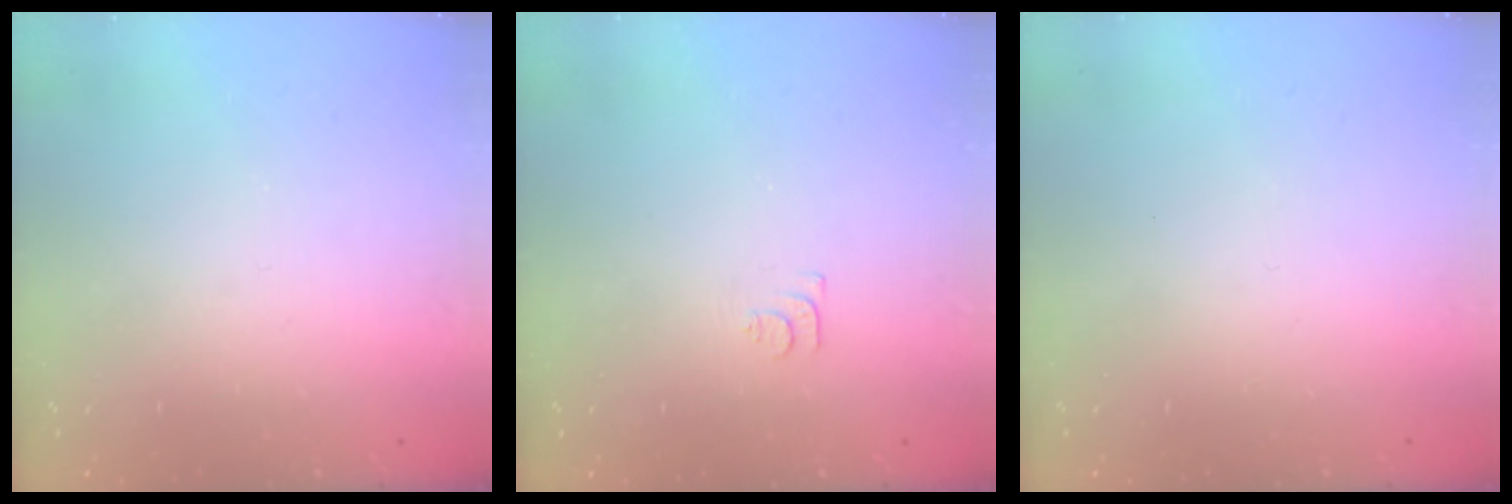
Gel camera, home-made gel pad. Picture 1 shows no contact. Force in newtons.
{"total": 3.7, "press": 3.6, "slide": 0.5}
{"total": 1.6, "press": 1.6, "slide": 0.1}